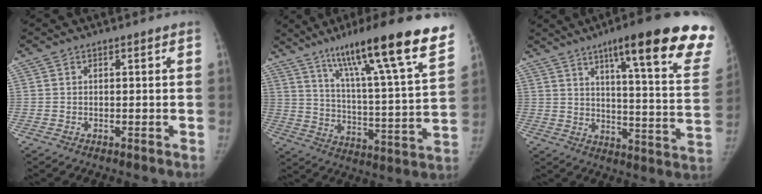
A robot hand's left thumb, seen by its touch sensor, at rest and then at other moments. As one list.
[{"total": 24.7, "force": [16.4, 2.1, 18.3], "torque": [-0.265, -0.050, 0.252]}, {"total": 26.0, "force": [16.8, 4.3, 19.4], "torque": [-0.232, -0.065, 0.220]}]